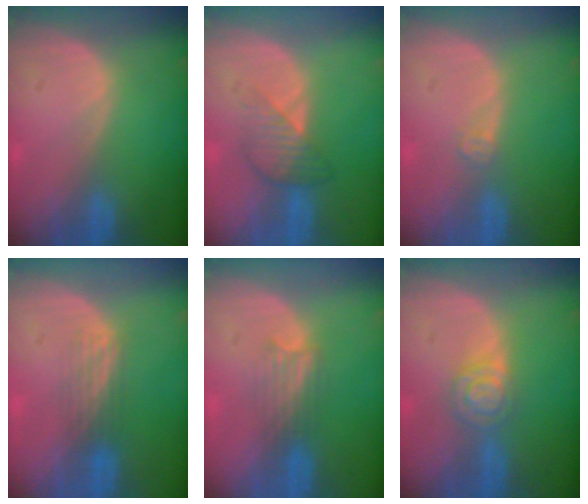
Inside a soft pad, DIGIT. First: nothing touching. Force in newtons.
{"total": 4.0, "press": 4.0, "slide": 0.1}
{"total": 1.5, "press": 1.2, "slide": 0.9}
{"total": 2.7, "press": 2.6, "slide": 0.8}
{"total": 3.3, "press": 2.9, "slide": 1.6}
{"total": 4.9, "press": 4.2, "slide": 2.5}